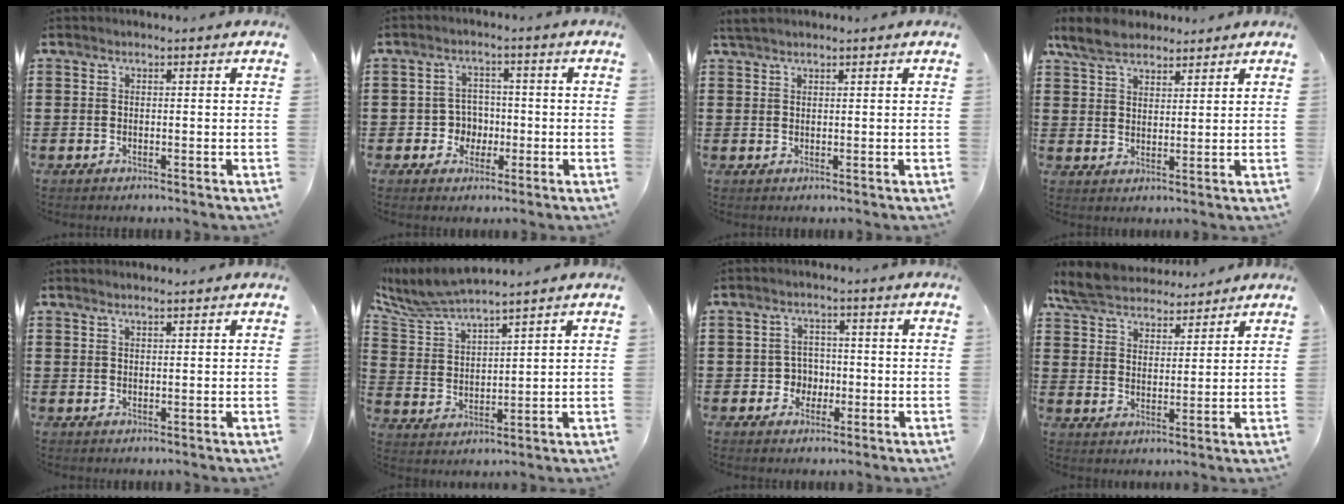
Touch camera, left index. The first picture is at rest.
{"total": 3.9, "force": [-0.8, 3.6, 1.0], "torque": [-0.033, 0.007, -0.019]}
{"total": 1.4, "force": [1.3, 0.2, 0.5], "torque": [-0.013, 0.000, 0.025]}
{"total": 6.3, "force": [5.1, 2.6, 2.5], "torque": [-0.067, -0.002, 0.096]}
{"total": 1.4, "force": [1.3, 0.0, 0.7], "torque": [-0.013, 0.002, 0.023]}
{"total": 6.6, "force": [6.2, 0.3, 2.2], "torque": [-0.071, -0.031, 0.110]}
{"total": 3.3, "force": [-0.8, 3.0, 1.1], "torque": [-0.031, 0.004, -0.019]}
{"total": 6.9, "force": [6.4, 2.0, 1.8], "torque": [-0.064, -0.019, 0.117]}